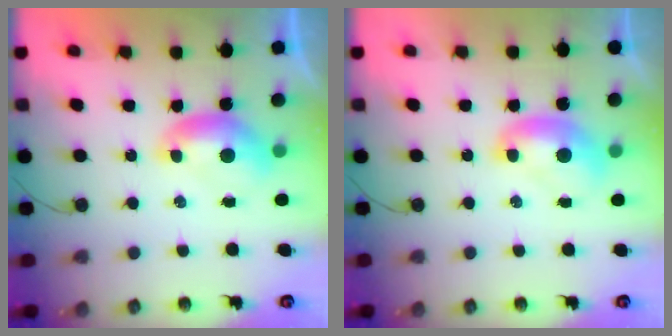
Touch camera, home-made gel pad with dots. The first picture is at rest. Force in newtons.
{"total": 1.6, "press": 1.6, "slide": 0.3}